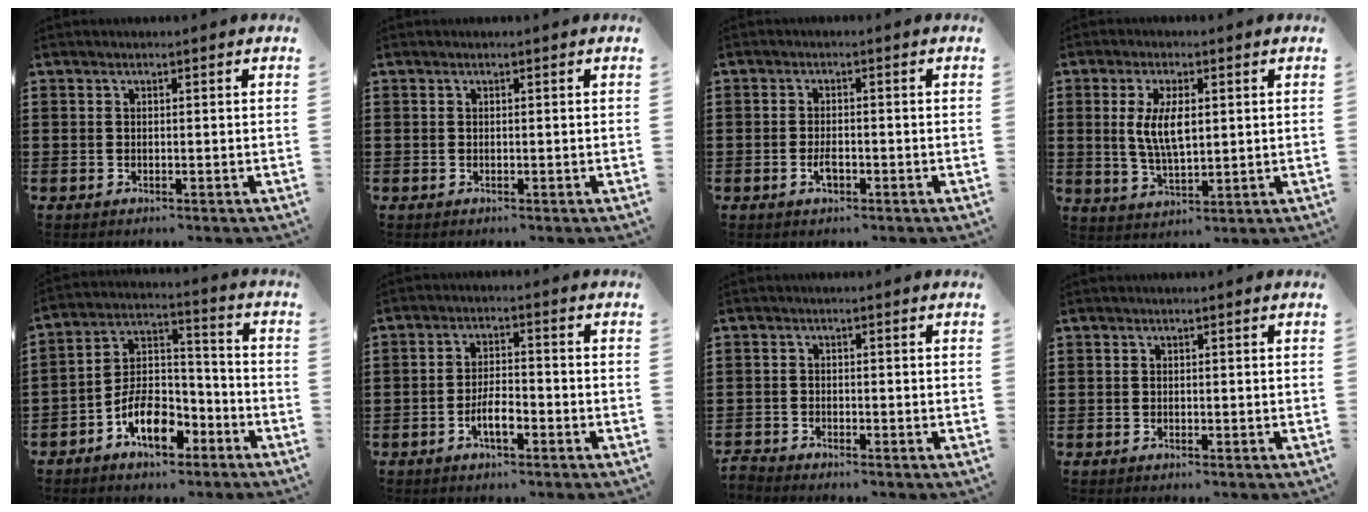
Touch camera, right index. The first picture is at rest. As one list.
[{"total": 0.0}, {"total": 2.5, "force": [-0.9, 1.0, 2.1], "torque": [-0.040, 0.000, -0.016]}, {"total": 6.7, "force": [0.8, 2.7, 6.1], "torque": [-0.129, 0.006, 0.012]}, {"total": 9.3, "force": [-5.4, 4.7, 6.0], "torque": [-0.123, 0.009, -0.102]}, {"total": 4.5, "force": [-2.2, 1.5, 3.6], "torque": [-0.074, 0.002, -0.044]}, {"total": 1.7, "force": [-1.7, 0.1, -0.1], "torque": [-0.004, 0.000, -0.037]}, {"total": 0.0}]